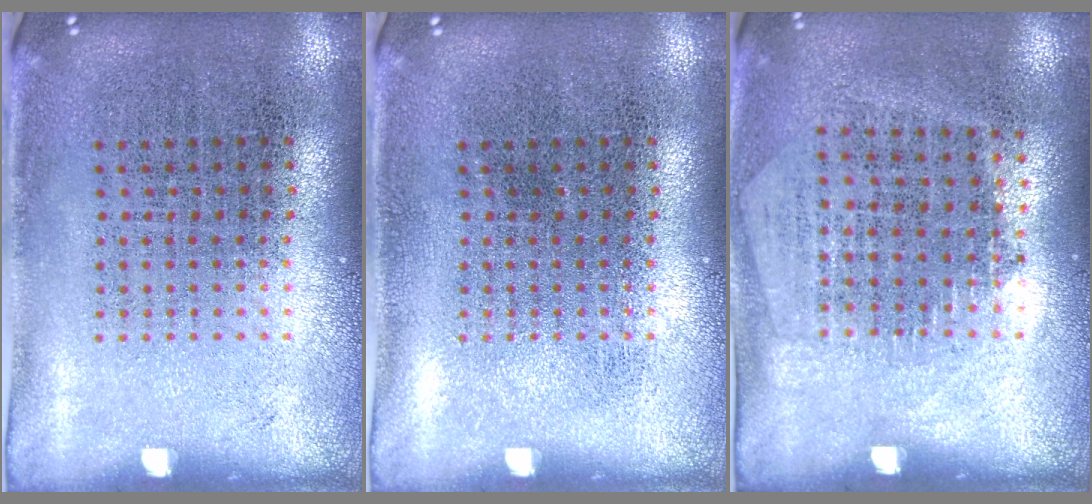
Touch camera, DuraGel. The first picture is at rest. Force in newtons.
{"total": 0.0}
{"total": 1.3, "press": 1.1, "slide": 0.6}